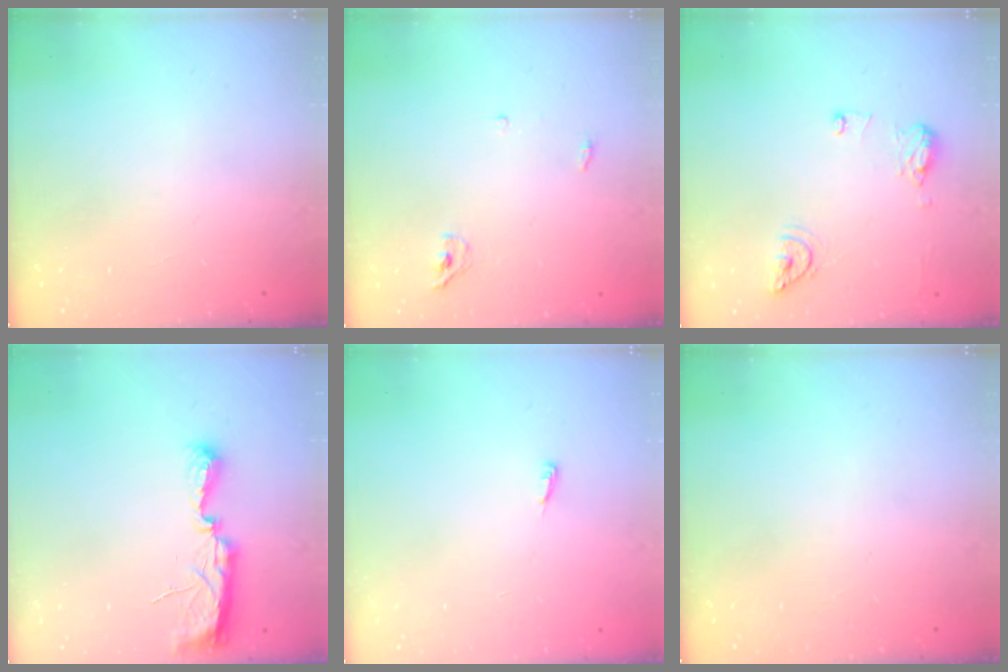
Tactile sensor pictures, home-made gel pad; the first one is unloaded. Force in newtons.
{"total": 3.4, "press": 3.4, "slide": 0.7}
{"total": 12.8, "press": 10.6, "slide": 7.2}
{"total": 7.9, "press": 7.8, "slide": 0.8}
{"total": 3.3, "press": 3.3, "slide": 0.8}
{"total": 0.0}